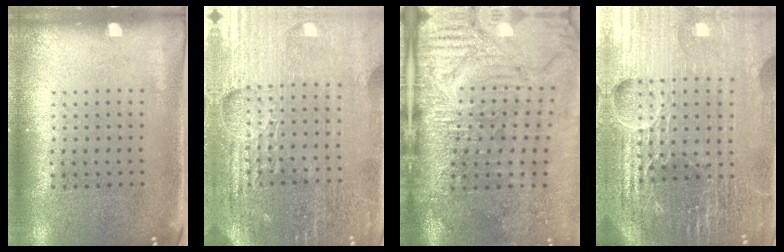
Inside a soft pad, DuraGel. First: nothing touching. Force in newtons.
{"total": 4.8, "press": 4.5, "slide": 1.6}
{"total": 5.1, "press": 4.2, "slide": 2.9}
{"total": 6.3, "press": 5.6, "slide": 3.0}